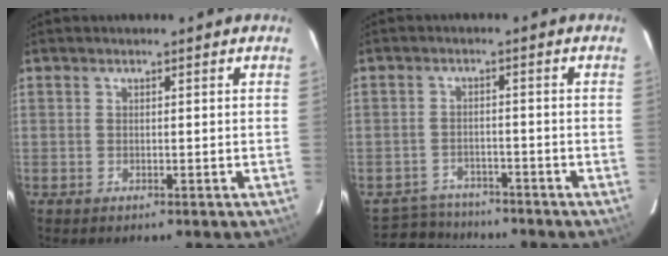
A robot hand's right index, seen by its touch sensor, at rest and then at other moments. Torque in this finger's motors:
{"motor_torque": [0.06, -0.13, 0.01, -0.02]}